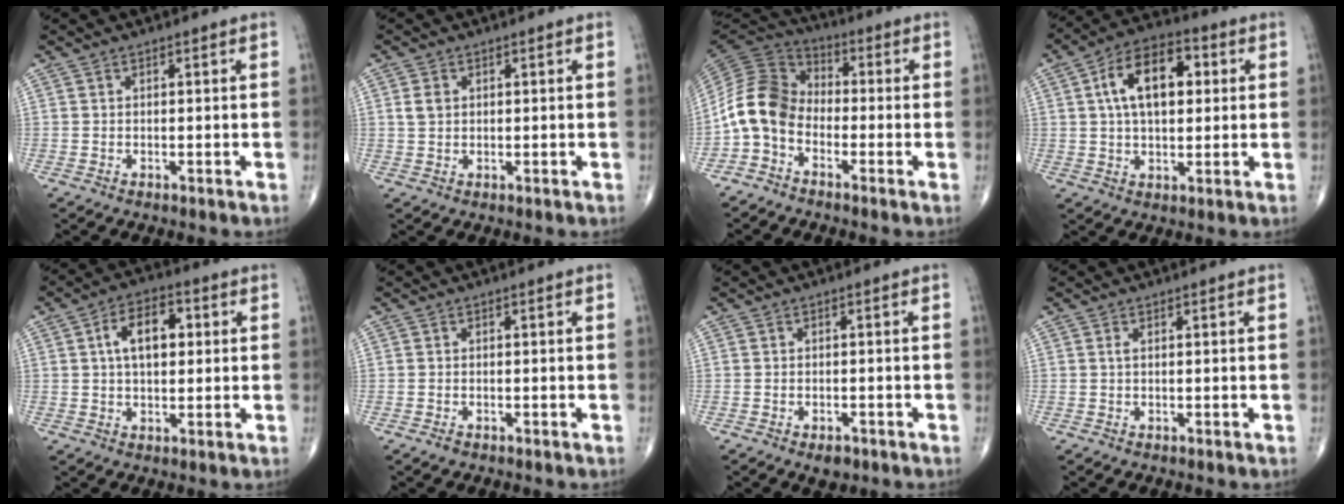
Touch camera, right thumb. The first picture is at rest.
{"total": 2.3, "force": [0.6, 1.8, 1.4], "torque": [-0.024, 0.001, 0.015]}
{"total": 10.1, "force": [-3.3, 7.4, 6.1], "torque": [-0.116, 0.053, -0.085]}
{"total": 13.6, "force": [3.0, 7.7, 10.8], "torque": [-0.166, 0.018, 0.042]}
{"total": 9.0, "force": [1.8, 5.2, 7.1], "torque": [-0.104, 0.015, 0.024]}
{"total": 0.9, "force": [-0.6, 0.5, 0.4], "torque": [-0.010, 0.000, -0.012]}
{"total": 2.7, "force": [-1.7, 1.5, 1.6], "torque": [-0.020, 0.003, -0.019]}
{"total": 0.5, "force": [0.1, 0.2, 0.5], "torque": [-0.016, 0.000, 0.002]}